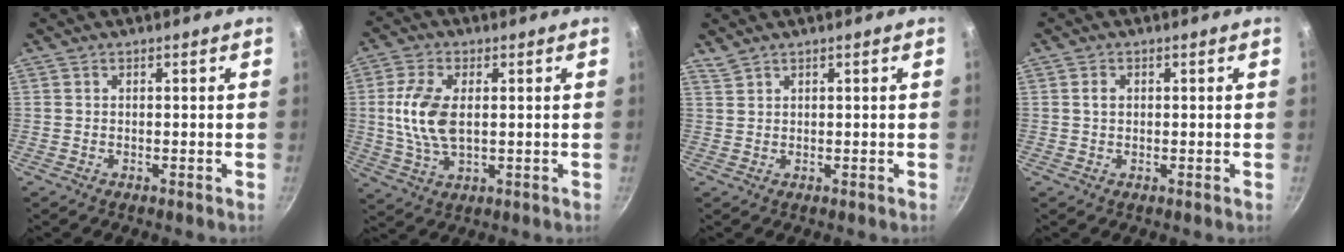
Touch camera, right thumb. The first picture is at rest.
{"total": 9.8, "force": [0.9, 5.2, 8.3], "torque": [-0.168, 0.000, 0.019]}
{"total": 1.4, "force": [1.3, 0.2, 0.5], "torque": [-0.011, -0.001, 0.034]}
{"total": 1.5, "force": [0.3, 1.1, 0.9], "torque": [-0.013, 0.004, 0.005]}